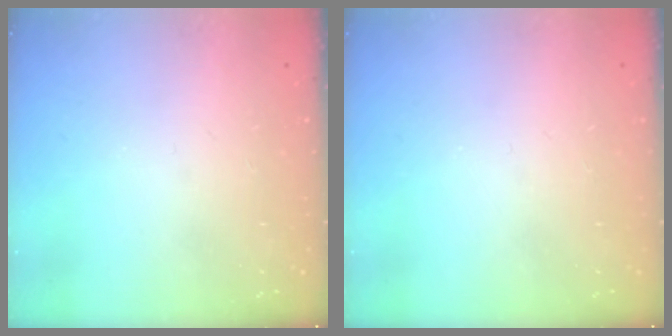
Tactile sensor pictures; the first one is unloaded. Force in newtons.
{"total": 0.0}